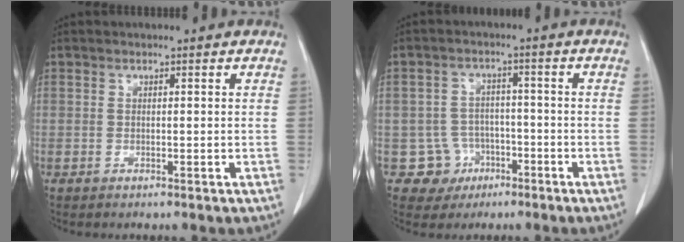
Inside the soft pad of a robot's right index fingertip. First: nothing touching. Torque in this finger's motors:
{"motor_torque": [-0.92, 0.19, -1.05, -0.21]}